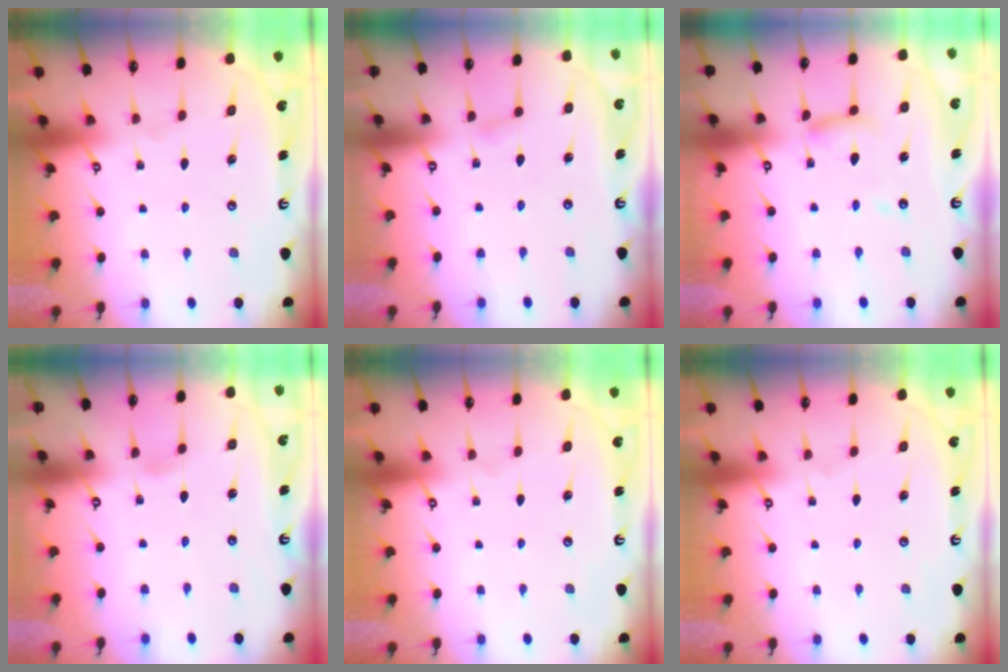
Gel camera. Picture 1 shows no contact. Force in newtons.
{"total": 2.8, "press": 2.8, "slide": 0.2}
{"total": 8.9, "press": 8.8, "slide": 0.7}
{"total": 1.9, "press": 1.9, "slide": 0.2}
{"total": 0.0}
{"total": 0.0}